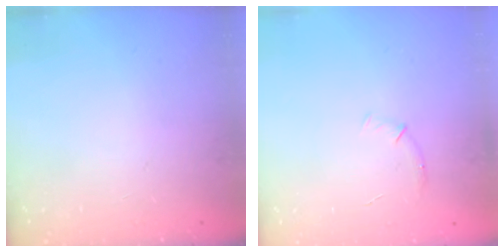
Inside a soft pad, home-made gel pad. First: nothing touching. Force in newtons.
{"total": 5.5, "press": 5.2, "slide": 1.6}